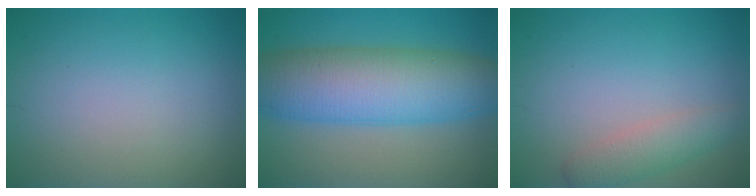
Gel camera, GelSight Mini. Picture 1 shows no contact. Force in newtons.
{"total": 10.4, "press": 10.4, "slide": 0.4}
{"total": 2.6, "press": 2.6, "slide": 0.1}